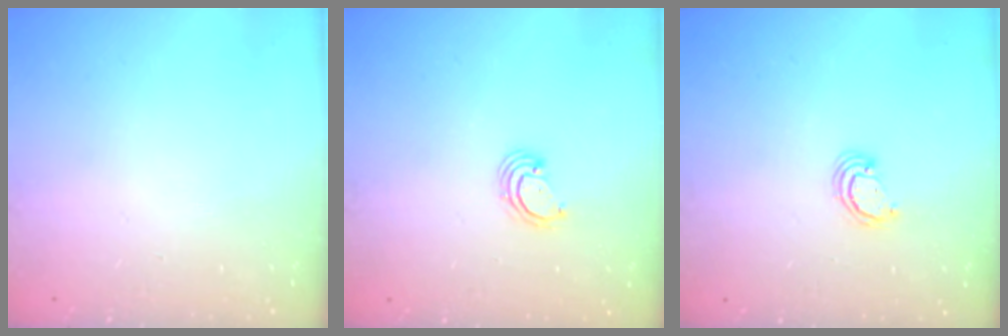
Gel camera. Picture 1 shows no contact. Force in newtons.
{"total": 2.8, "press": 2.8, "slide": 0.3}
{"total": 2.6, "press": 2.5, "slide": 0.2}